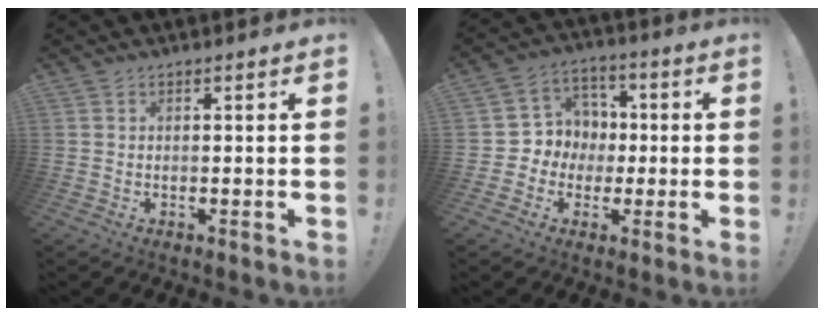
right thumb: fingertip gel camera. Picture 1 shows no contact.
{"total": 8.6, "force": [-2.1, 8.2, 1.4], "torque": [-0.018, 0.020, -0.027]}